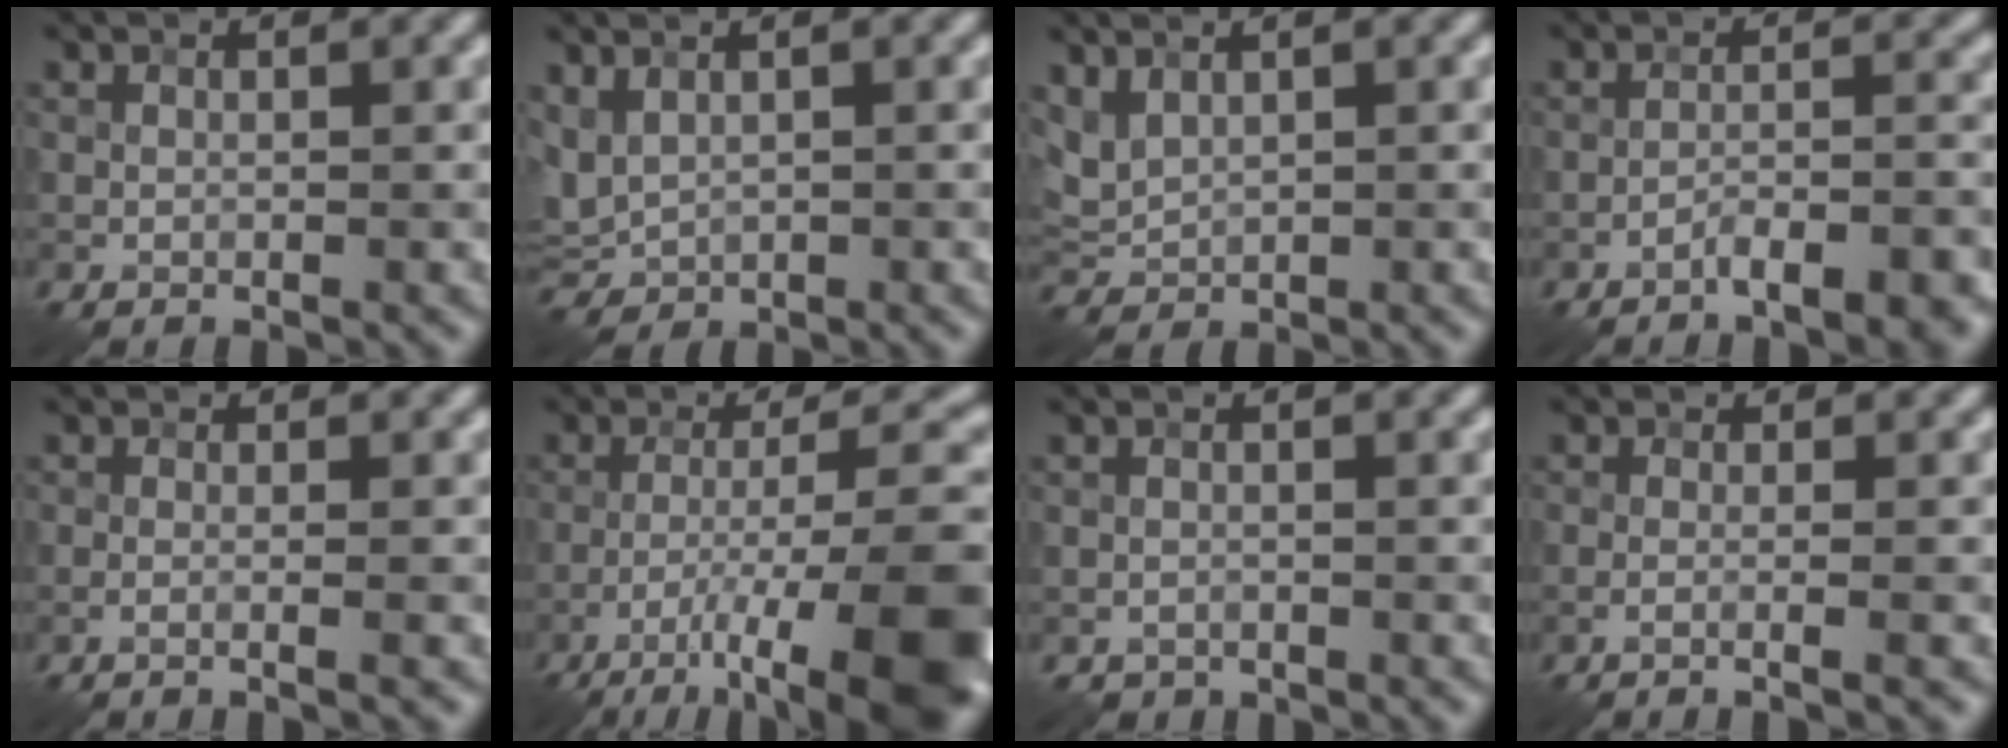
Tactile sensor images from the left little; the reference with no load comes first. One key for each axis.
{"total": 2.7, "fx": 1.0, "fy": 1.8, "fz": 1.7, "tx": -0.044, "ty": -0.001, "tz": 0.025}
{"total": 2.2, "fx": 1.4, "fy": 1.2, "fz": 1.2, "tx": -0.032, "ty": 0.002, "tz": 0.037}
{"total": 5.4, "fx": -3.8, "fy": 1.1, "fz": 3.7, "tx": -0.053, "ty": 0.012, "tz": -0.062}
{"total": 2.1, "fx": -0.7, "fy": 0.7, "fz": 1.8, "tx": -0.009, "ty": 0.001, "tz": -0.029}
{"total": 12.3, "fx": -6.1, "fy": 3.2, "fz": 10.1, "tx": -0.161, "ty": 0.000, "tz": -0.097}
{"total": 0.9, "fx": -0.8, "fy": 0.4, "fz": -0.2, "tx": 0.006, "ty": 0.000, "tz": -0.015}
{"total": 2.4, "fx": -0.9, "fy": 0.7, "fz": 2.1, "tx": -0.013, "ty": 0.001, "tz": -0.027}